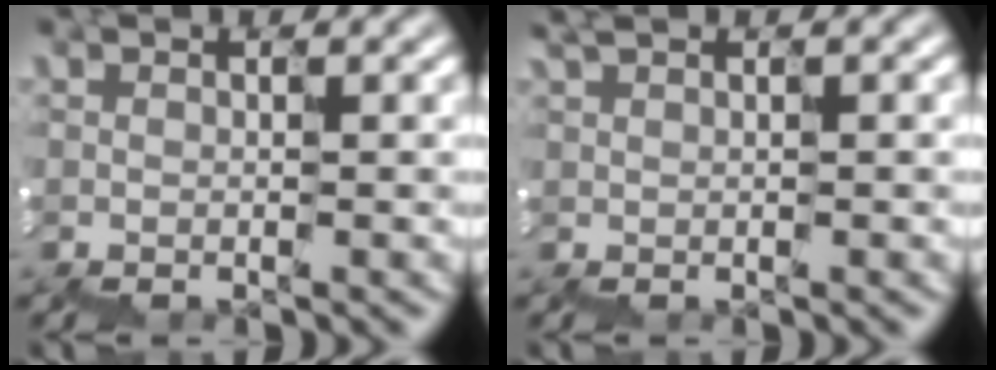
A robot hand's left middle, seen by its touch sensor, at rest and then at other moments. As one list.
[{"total": 0.8, "force": [0.3, 0.2, 0.6], "torque": [-0.015, 0.003, 0.010]}]